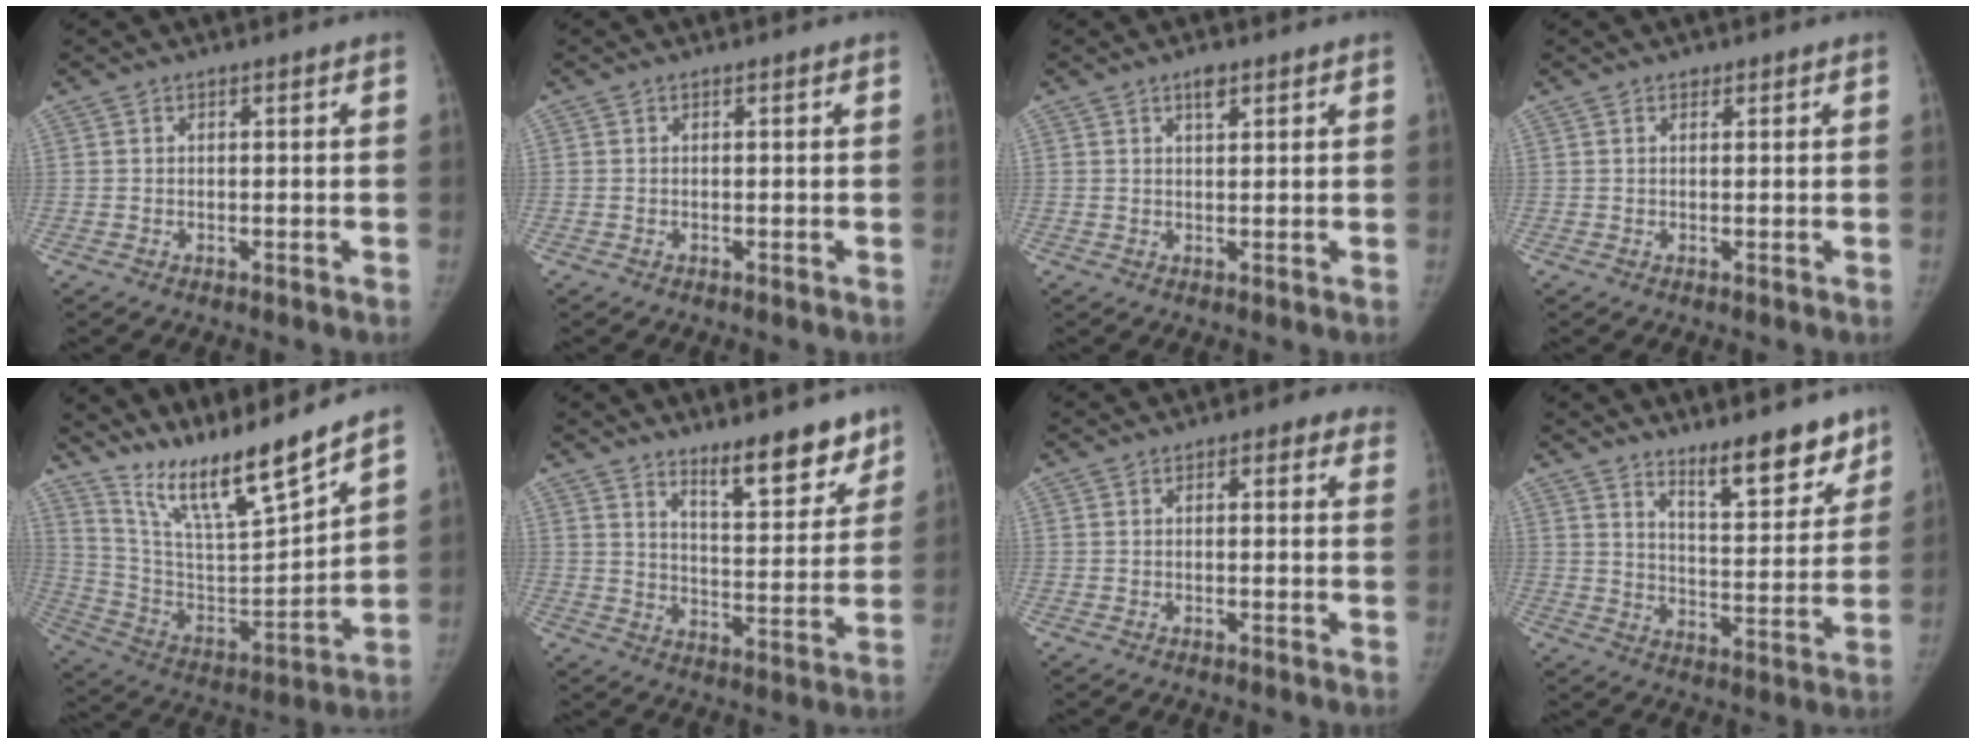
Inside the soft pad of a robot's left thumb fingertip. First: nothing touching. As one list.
[{"total": 0.0}, {"total": 2.2, "force": [1.5, 1.0, 1.3], "torque": [-0.008, -0.006, 0.026]}, {"total": 0.8, "force": [0.5, 0.6, 0.2], "torque": [0.003, -0.003, 0.005]}, {"total": 17.5, "force": [14.9, 1.2, 9.1], "torque": [-0.139, -0.089, 0.281]}, {"total": 12.0, "force": [9.3, 3.6, 6.7], "torque": [-0.054, -0.073, 0.142]}, {"total": 4.0, "force": [2.4, 2.4, 2.1], "torque": [0.012, -0.001, 0.017]}, {"total": 14.1, "force": [10.9, 4.1, 7.9], "torque": [-0.071, -0.086, 0.172]}]